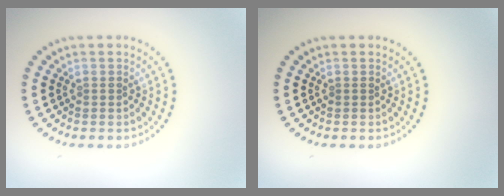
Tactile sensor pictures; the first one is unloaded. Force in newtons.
{"total": 0.0}